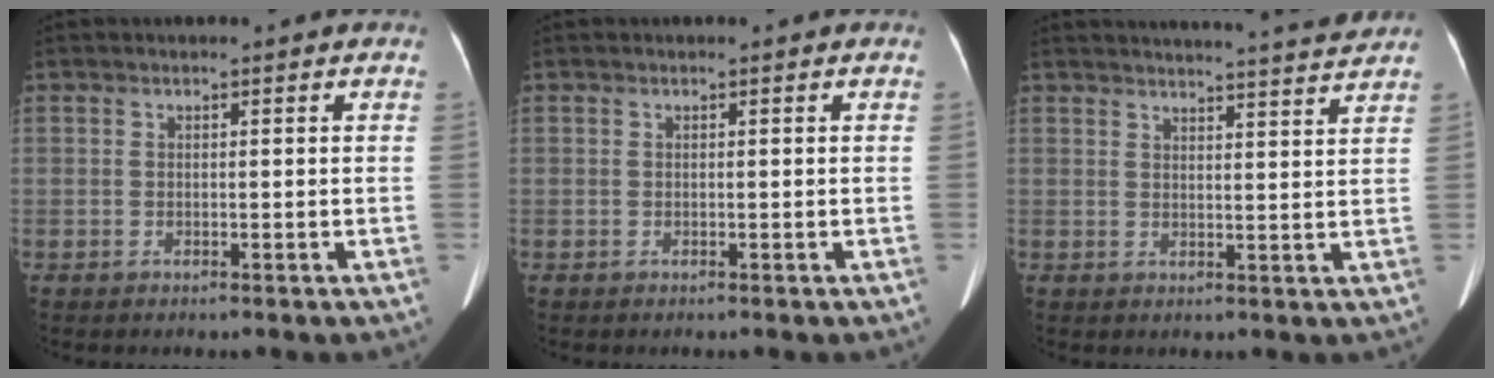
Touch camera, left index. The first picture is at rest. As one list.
[{"total": 0.0}, {"total": 13.1, "force": [12.5, -1.1, 3.7], "torque": [-0.056, -0.026, 0.149]}]